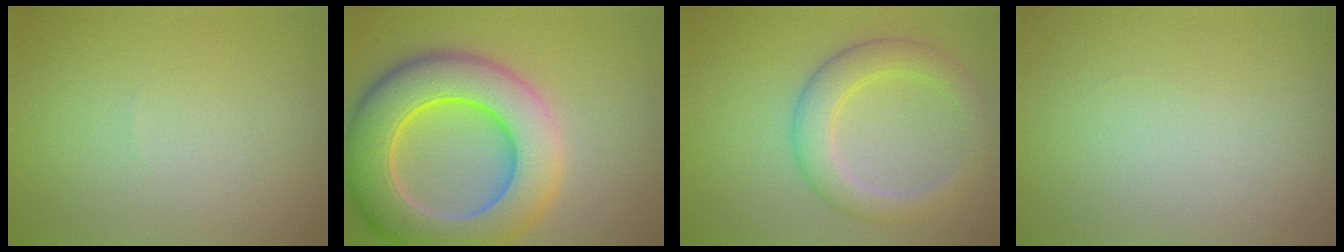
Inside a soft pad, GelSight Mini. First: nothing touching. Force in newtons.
{"total": 11.7, "press": 11.7, "slide": 0.5}
{"total": 4.3, "press": 4.3, "slide": 0.2}
{"total": 0.0}